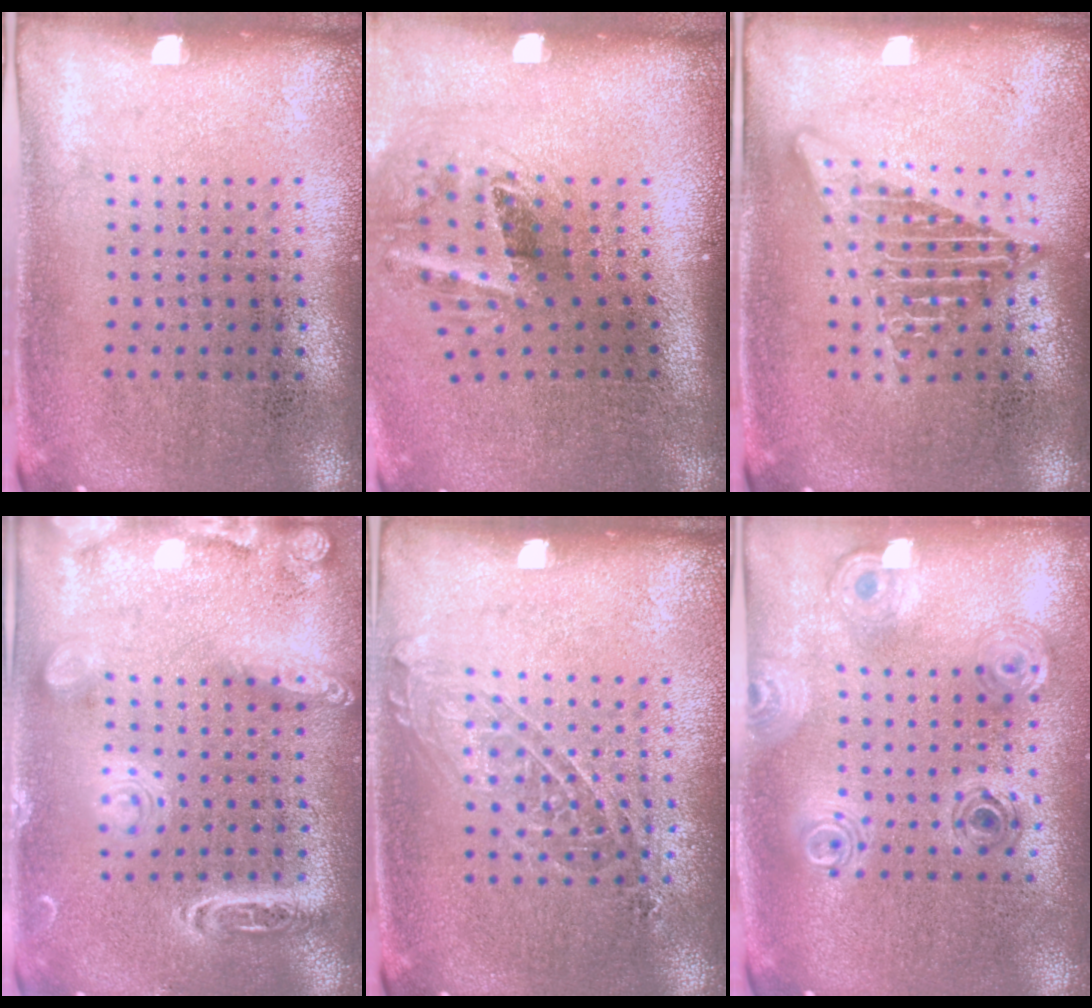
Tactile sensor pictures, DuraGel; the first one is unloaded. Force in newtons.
{"total": 2.2, "press": 1.3, "slide": 1.7}
{"total": 2.6, "press": 2.6, "slide": 0.3}
{"total": 3.9, "press": 3.8, "slide": 0.4}
{"total": 1.3, "press": 1.1, "slide": 0.5}
{"total": 1.0, "press": 1.0, "slide": 0.2}